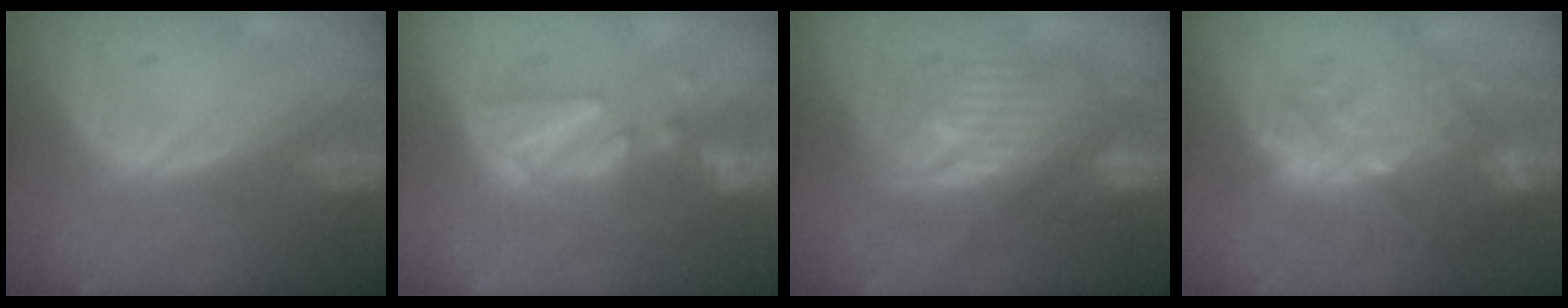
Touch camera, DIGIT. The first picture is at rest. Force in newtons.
{"total": 8.2, "press": 7.5, "slide": 3.1}
{"total": 9.1, "press": 9.0, "slide": 0.6}
{"total": 11.0, "press": 9.6, "slide": 5.3}